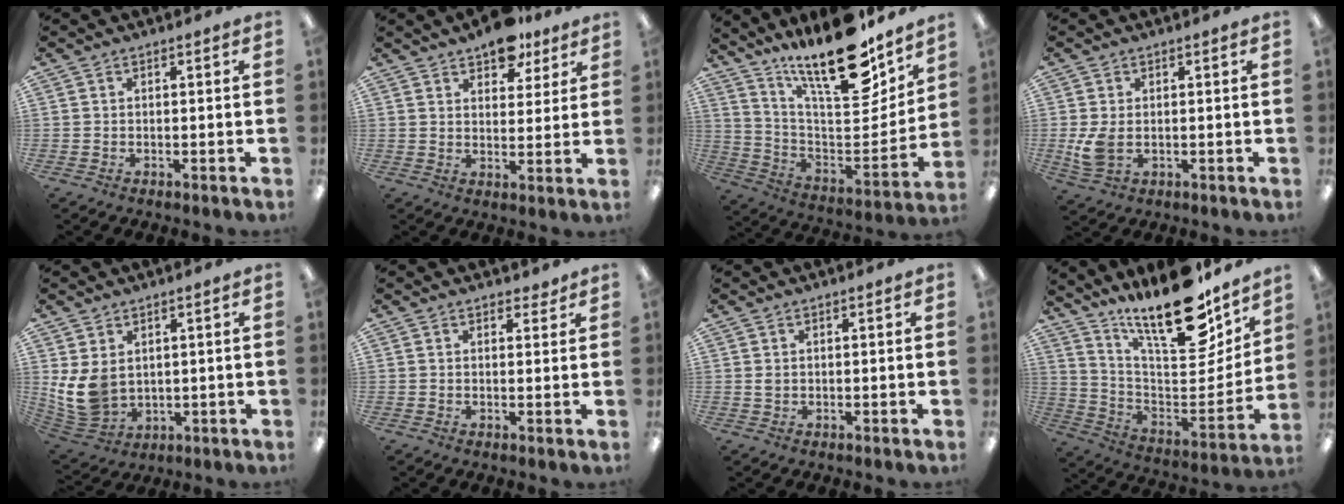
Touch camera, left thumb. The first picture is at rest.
{"total": 9.3, "force": [7.2, 4.4, 3.8], "torque": [-0.038, -0.038, 0.127]}
{"total": 22.1, "force": [17.4, 6.1, 12.2], "torque": [-0.190, -0.133, 0.292]}
{"total": 5.4, "force": [-0.1, 3.6, 4.0], "torque": [-0.089, -0.004, -0.005]}
{"total": 10.0, "force": [1.8, 7.4, 6.5], "torque": [-0.164, -0.009, 0.039]}
{"total": 2.0, "force": [1.6, 1.1, 0.5], "torque": [0.005, -0.005, 0.026]}
{"total": 0.9, "force": [0.4, 0.7, 0.5], "torque": [-0.011, 0.004, 0.006]}
{"total": 22.4, "force": [17.0, 6.8, 13.0], "torque": [-0.179, -0.134, 0.283]}